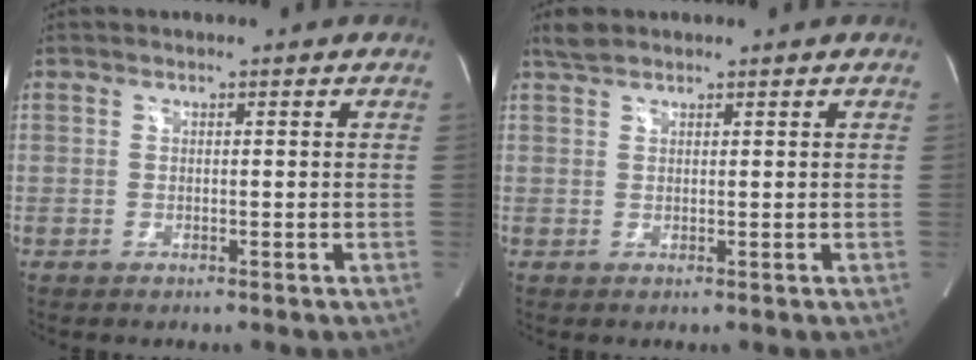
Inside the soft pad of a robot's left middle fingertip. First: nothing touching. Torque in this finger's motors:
{"motor_torque": [0.19, -0.11, -0.04, 0.02]}